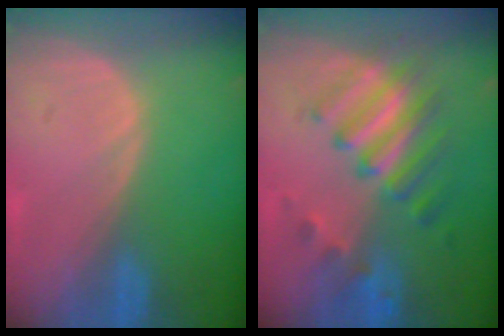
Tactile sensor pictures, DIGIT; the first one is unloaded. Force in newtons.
{"total": 7.7, "press": 7.6, "slide": 0.9}